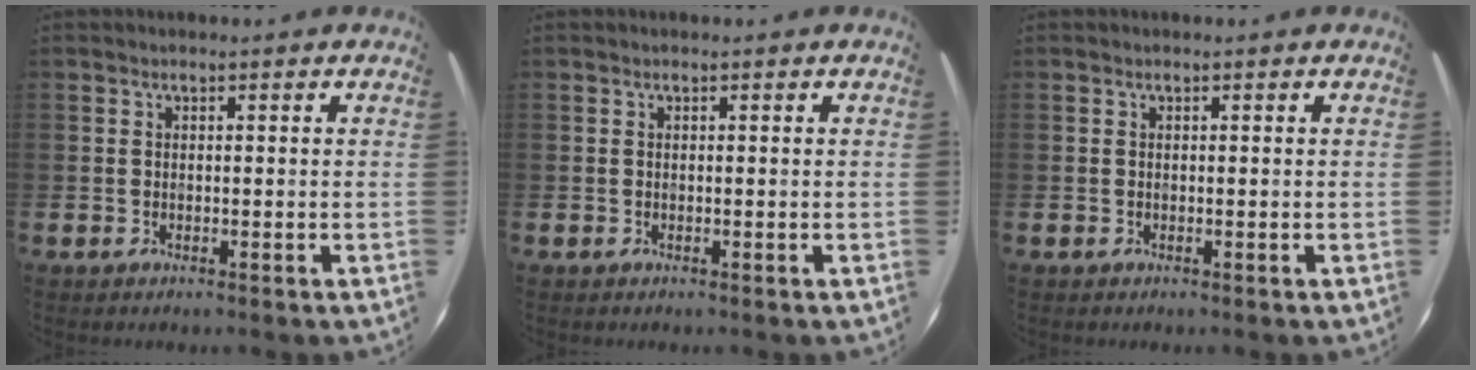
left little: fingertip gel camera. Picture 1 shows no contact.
{"total": 0.0}
{"total": 0.0}